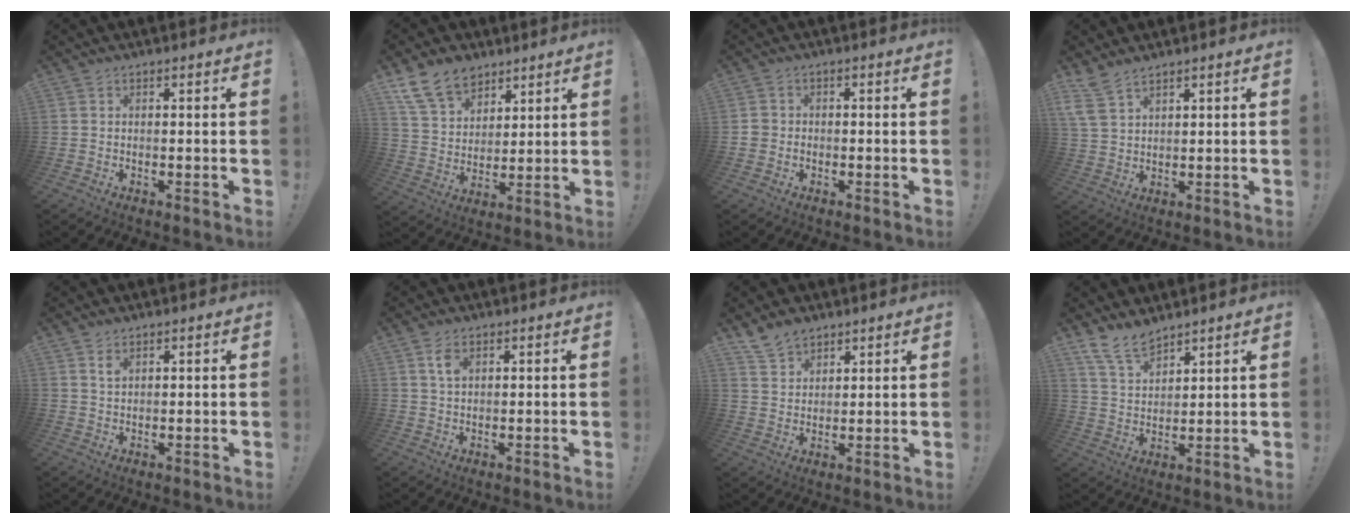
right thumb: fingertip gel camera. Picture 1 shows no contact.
{"total": 14.0, "force": [9.5, 9.0, 5.0], "torque": [-0.088, -0.057, 0.183]}
{"total": 2.2, "force": [-0.7, 1.9, 0.8], "torque": [-0.010, 0.009, -0.013]}
{"total": 7.0, "force": [5.5, 2.8, 3.4], "torque": [-0.066, -0.019, 0.106]}
{"total": 1.9, "force": [1.3, 0.7, 1.2], "torque": [-0.009, -0.010, 0.020]}
{"total": 3.7, "force": [1.8, 1.9, 2.7], "torque": [-0.042, -0.007, 0.030]}
{"total": 6.7, "force": [5.4, 3.6, 1.7], "torque": [-0.031, -0.030, 0.105]}
{"total": 9.4, "force": [7.8, 3.7, 3.6], "torque": [-0.070, -0.048, 0.152]}